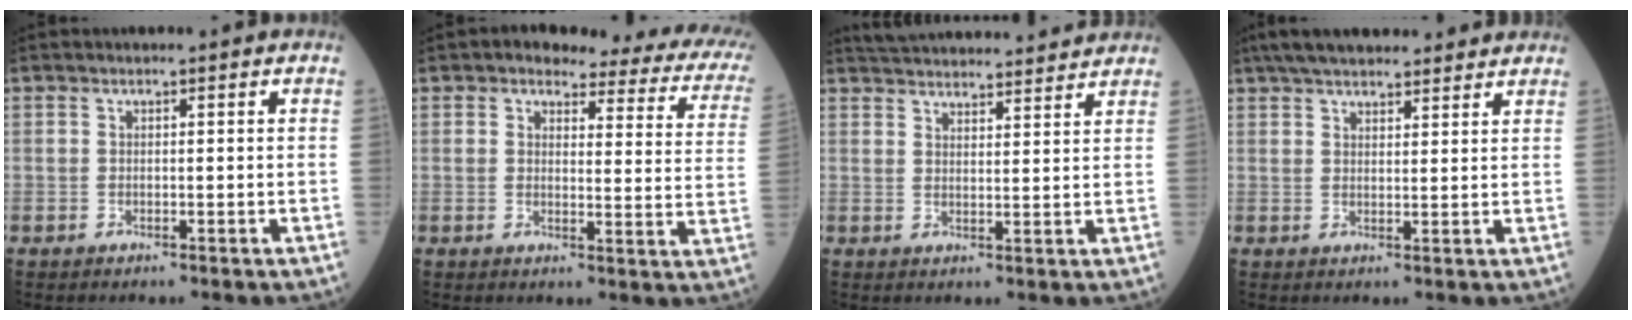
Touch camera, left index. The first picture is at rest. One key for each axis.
{"total": 16.0, "fx": 12.8, "fy": 4.7, "fz": 8.3, "tx": -0.073, "ty": -0.016, "tz": 0.121}
{"total": 16.3, "fx": 15.5, "fy": 2.1, "fz": 4.6, "tx": -0.069, "ty": 0.036, "tz": 0.221}
{"total": 14.1, "fx": 12.2, "fy": 3.3, "fz": 6.2, "tx": -0.092, "ty": 0.045, "tz": 0.177}